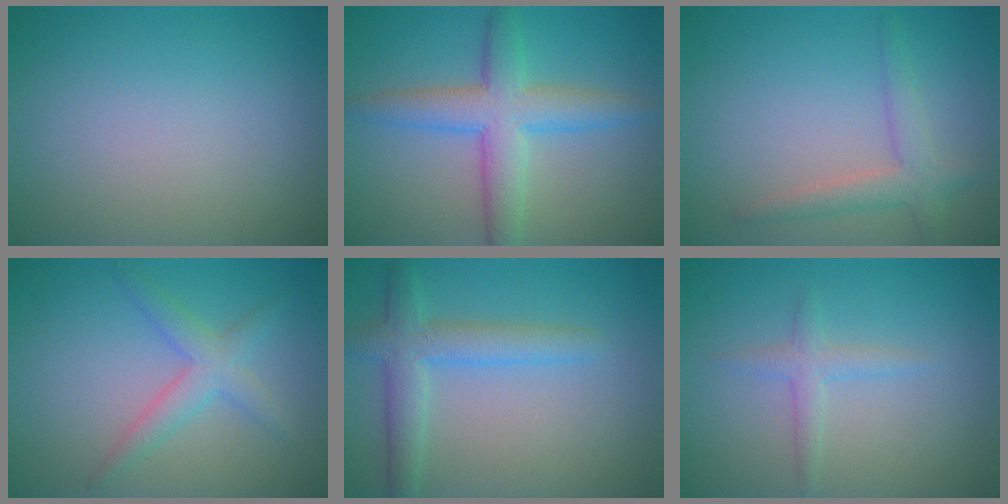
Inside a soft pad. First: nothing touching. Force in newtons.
{"total": 5.5, "press": 5.5, "slide": 0.1}
{"total": 2.8, "press": 2.8, "slide": 0.1}
{"total": 2.9, "press": 2.9, "slide": 0.1}
{"total": 2.9, "press": 2.9, "slide": 0.1}
{"total": 1.7, "press": 1.7, "slide": 0.1}